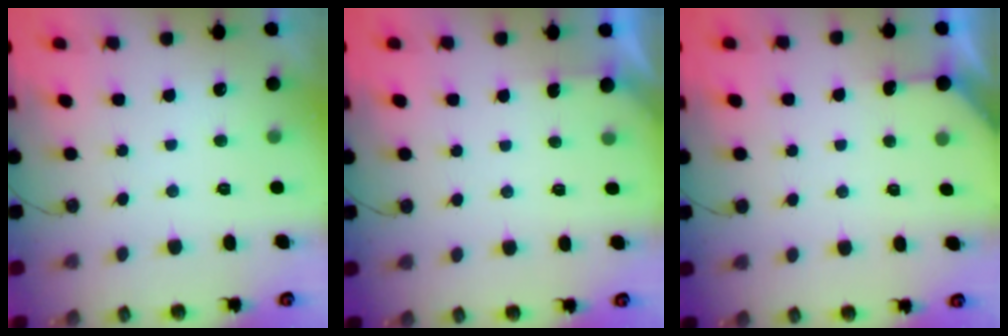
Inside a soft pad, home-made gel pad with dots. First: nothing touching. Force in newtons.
{"total": 2.3, "press": 2.2, "slide": 0.3}
{"total": 3.0, "press": 2.9, "slide": 0.4}